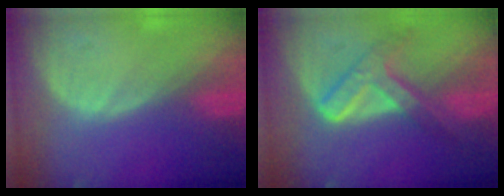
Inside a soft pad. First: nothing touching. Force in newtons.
{"total": 7.3, "press": 6.2, "slide": 3.8}